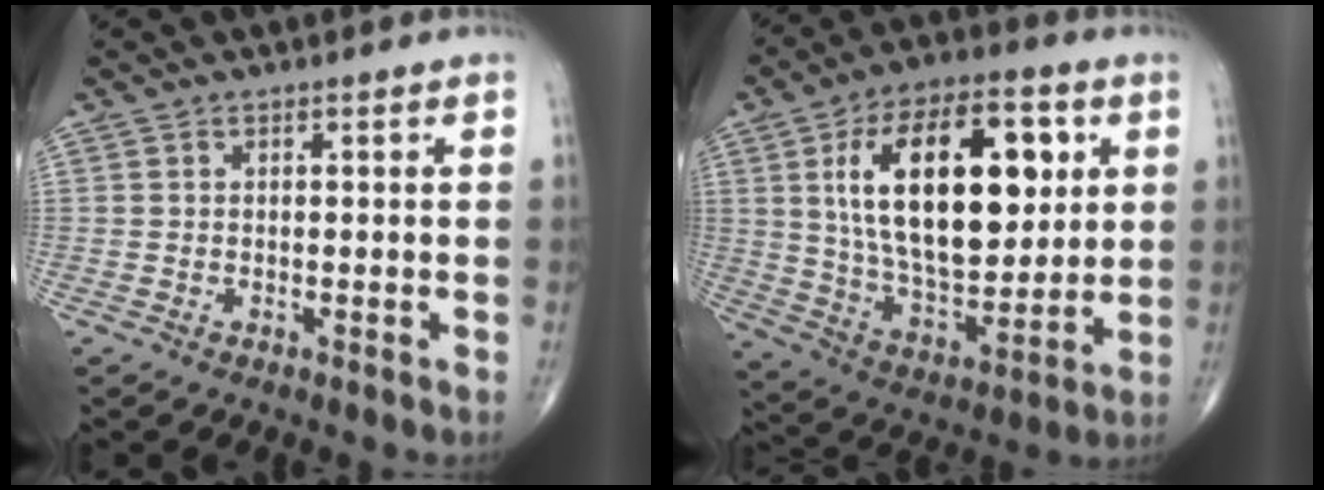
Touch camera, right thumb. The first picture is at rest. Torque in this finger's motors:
{"motor_torque": [-1.52, 3.14, 2.26, 0.51, 0.71]}